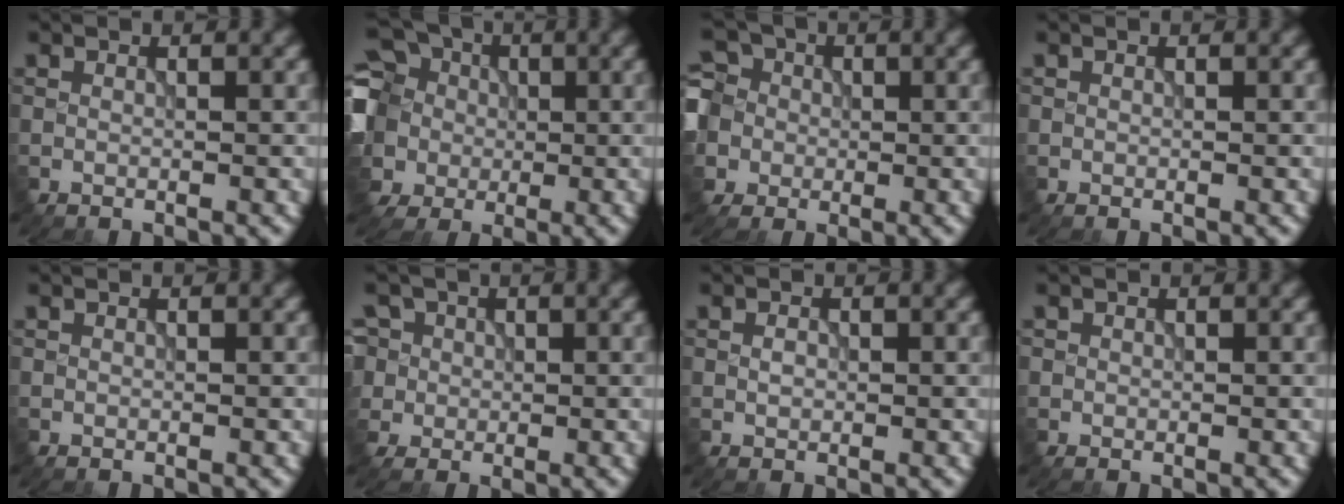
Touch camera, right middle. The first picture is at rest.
{"total": 12.9, "force": [0.5, 10.8, 7.1], "torque": [-0.177, 0.019, -0.022]}
{"total": 8.1, "force": [-1.4, 7.2, 3.2], "torque": [-0.081, 0.010, -0.056]}
{"total": 0.0}
{"total": 0.0}
{"total": 6.6, "force": [1.7, 5.8, 2.8], "torque": [-0.063, 0.033, 0.004]}
{"total": 0.7, "force": [0.0, 0.4, 0.5], "torque": [-0.011, 0.002, -0.001]}
{"total": 0.6, "force": [0.0, 0.6, 0.0], "torque": [0.007, -0.002, -0.002]}